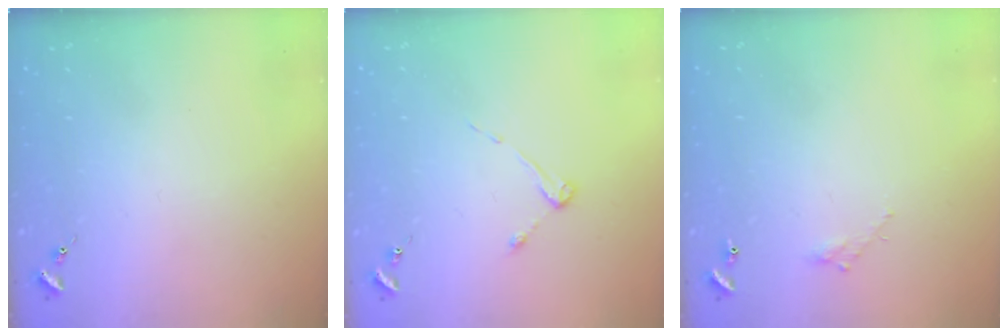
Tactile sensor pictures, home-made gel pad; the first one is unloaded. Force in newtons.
{"total": 3.0, "press": 3.0, "slide": 0.4}
{"total": 3.5, "press": 3.5, "slide": 0.2}